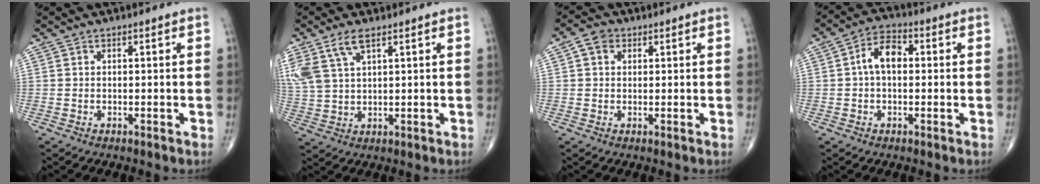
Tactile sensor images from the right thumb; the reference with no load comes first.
{"total": 8.7, "force": [4.7, 3.9, 6.2], "torque": [-0.151, -0.002, 0.103]}
{"total": 3.3, "force": [1.1, 2.6, 1.7], "torque": [-0.020, 0.006, 0.018]}
{"total": 6.6, "force": [0.4, 4.1, 5.2], "torque": [-0.082, 0.022, -0.003]}